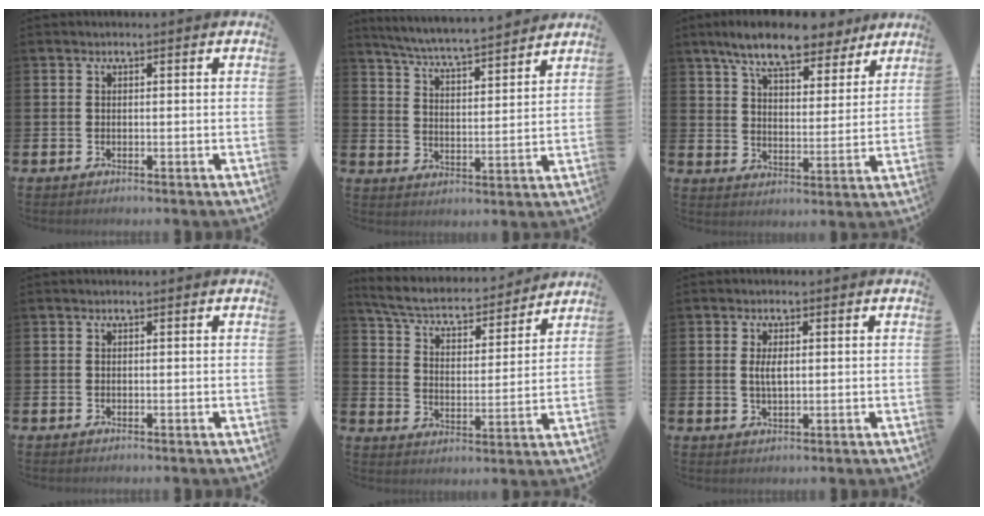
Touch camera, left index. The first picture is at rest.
{"total": 6.1, "force": [5.9, -0.4, 1.3], "torque": [-0.051, -0.046, 0.101]}
{"total": 9.4, "force": [8.3, 2.2, 4.0], "torque": [-0.095, -0.032, 0.148]}
{"total": 0.0}
{"total": 6.0, "force": [5.5, 1.5, 1.9], "torque": [-0.068, -0.045, 0.089]}
{"total": 2.5, "force": [0.4, 1.0, 2.3], "torque": [-0.034, -0.001, 0.002]}